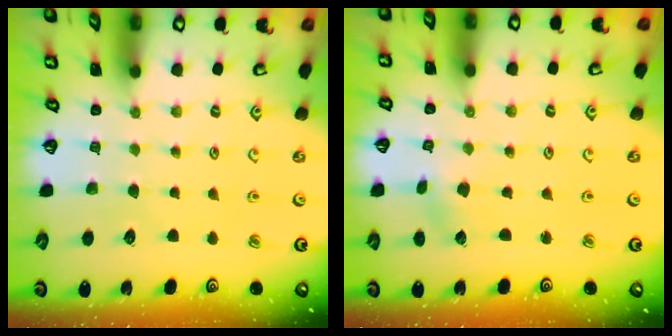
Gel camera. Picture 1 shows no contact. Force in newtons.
{"total": 0.8, "press": 0.8, "slide": 0.1}